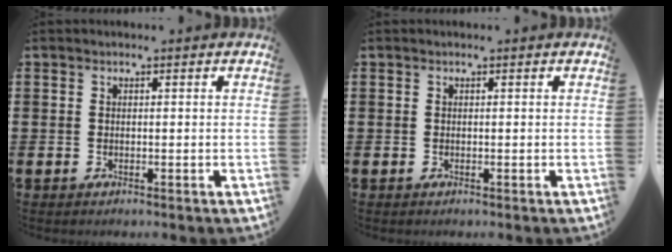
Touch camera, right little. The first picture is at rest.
{"total": 0.0}